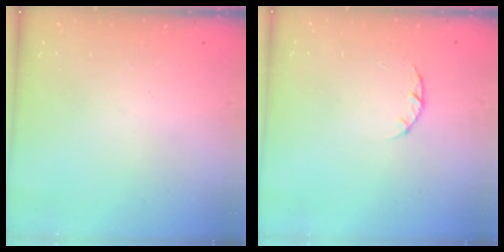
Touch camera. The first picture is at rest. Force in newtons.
{"total": 1.4, "press": 1.3, "slide": 0.3}